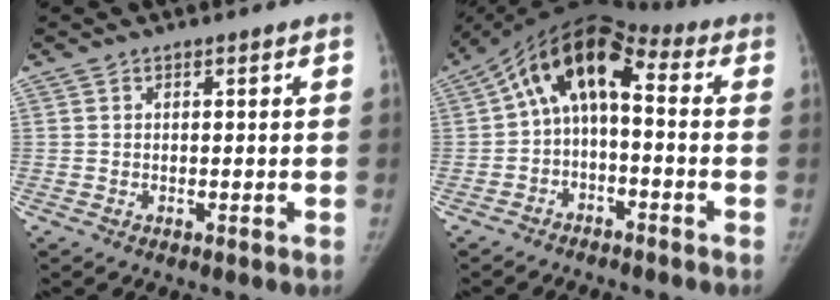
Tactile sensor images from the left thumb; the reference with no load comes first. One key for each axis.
{"total": 11.6, "fx": 0.2, "fy": 6.4, "fz": 9.7, "tx": -0.156, "ty": 0.053, "tz": -0.012}